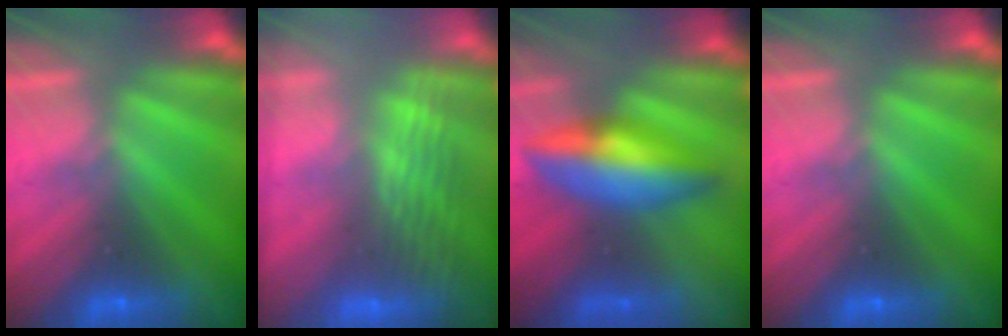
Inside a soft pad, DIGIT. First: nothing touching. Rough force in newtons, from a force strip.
{"total": 2.8}
{"total": 7.2}
{"total": 0.0}